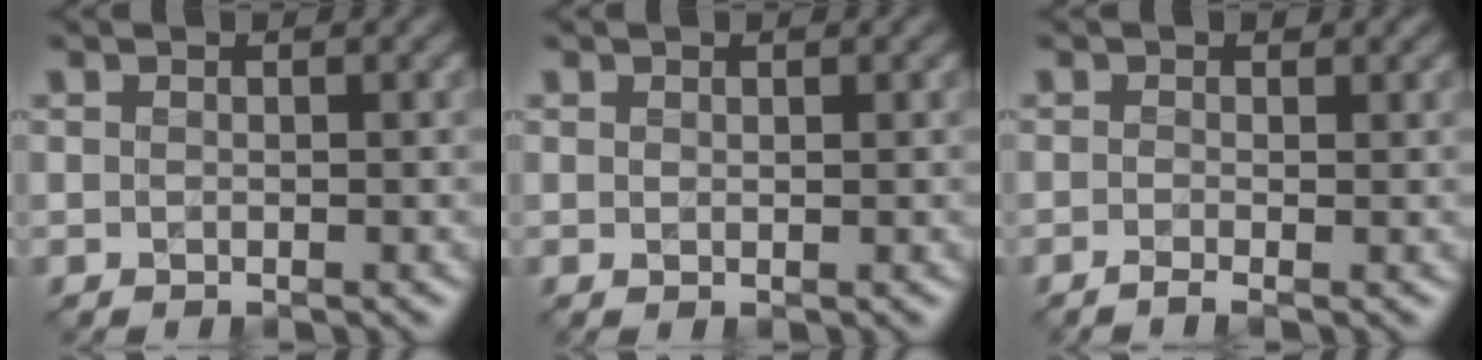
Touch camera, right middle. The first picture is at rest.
{"total": 0.5, "force": [0.5, 0.1, 0.0], "torque": [-0.001, 0.003, 0.008]}
{"total": 0.7, "force": [-0.3, 0.2, 0.7], "torque": [-0.015, 0.000, -0.013]}